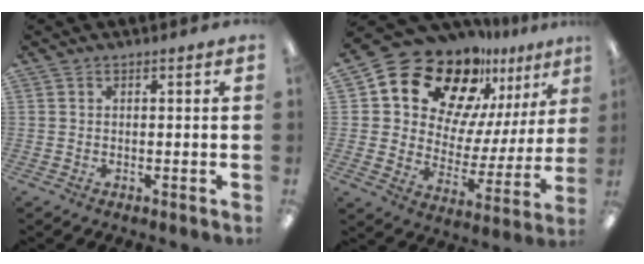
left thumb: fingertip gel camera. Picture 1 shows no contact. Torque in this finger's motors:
{"motor_torque": [2.40, 2.61, 1.38, -1.39, 0.20]}